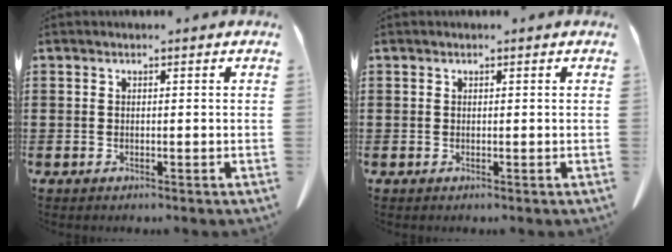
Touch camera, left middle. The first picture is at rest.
{"total": 0.0}